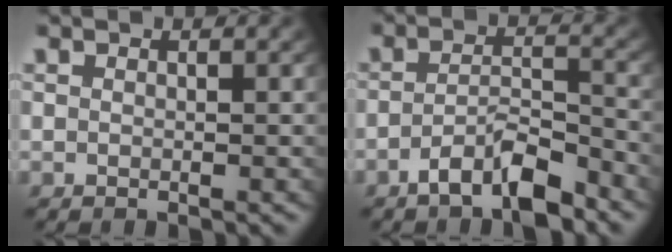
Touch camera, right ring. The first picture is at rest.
{"total": 5.4, "force": [-4.1, 1.9, 3.0], "torque": [-0.037, -0.004, -0.069]}